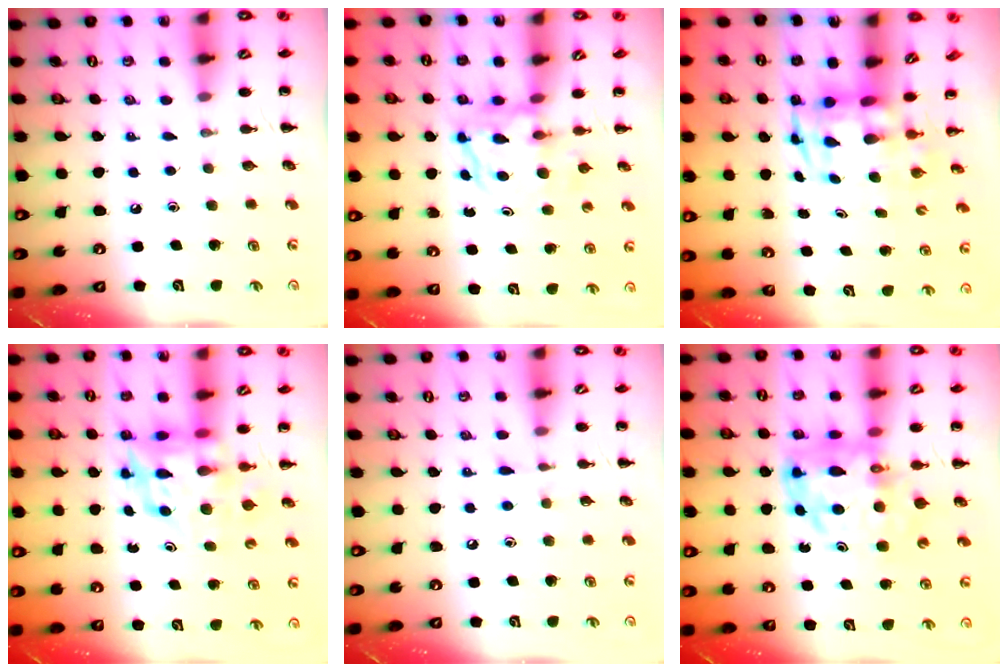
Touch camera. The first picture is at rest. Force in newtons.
{"total": 4.0, "press": 4.0, "slide": 0.5}
{"total": 3.1, "press": 2.9, "slide": 1.0}
{"total": 7.3, "press": 7.0, "slide": 2.2}
{"total": 3.7, "press": 3.4, "slide": 1.5}
{"total": 11.7, "press": 11.2, "slide": 3.3}